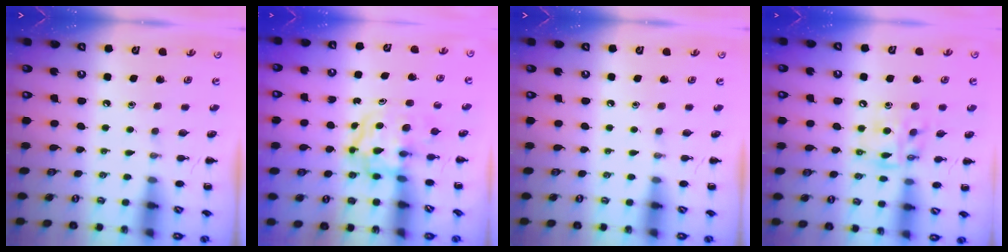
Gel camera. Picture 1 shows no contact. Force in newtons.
{"total": 3.8, "press": 3.8, "slide": 0.4}
{"total": 0.0}
{"total": 12.8, "press": 12.5, "slide": 2.5}